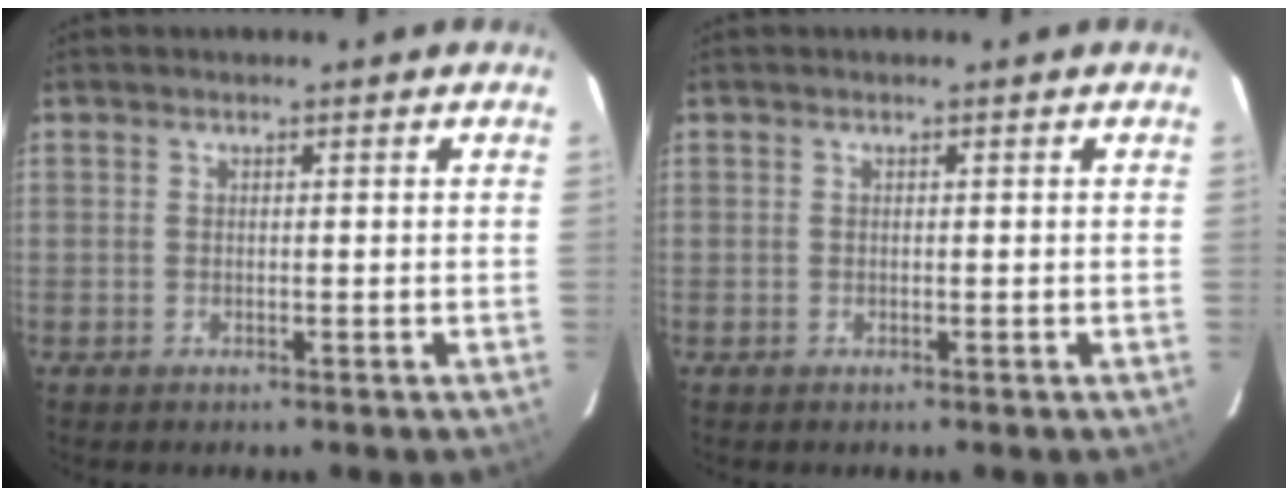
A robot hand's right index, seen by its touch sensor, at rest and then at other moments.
{"total": 0.0}